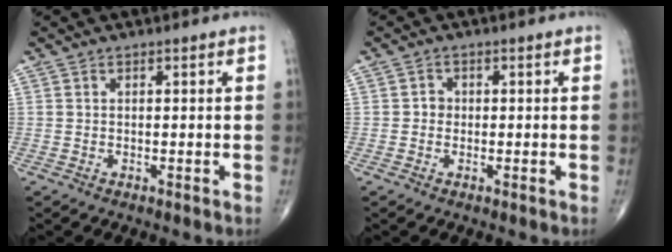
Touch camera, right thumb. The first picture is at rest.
{"total": 1.5, "force": [-0.2, 1.4, 0.5], "torque": [0.001, 0.006, -0.007]}